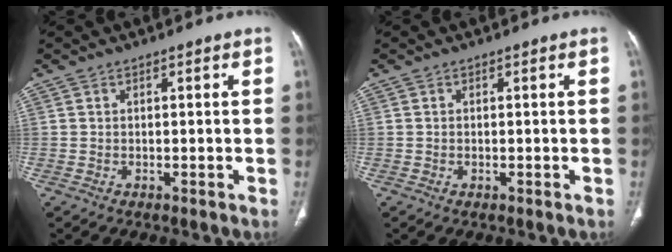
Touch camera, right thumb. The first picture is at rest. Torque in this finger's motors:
{"motor_torque": [0.93, 0.22, -0.16, -0.54, -0.03]}